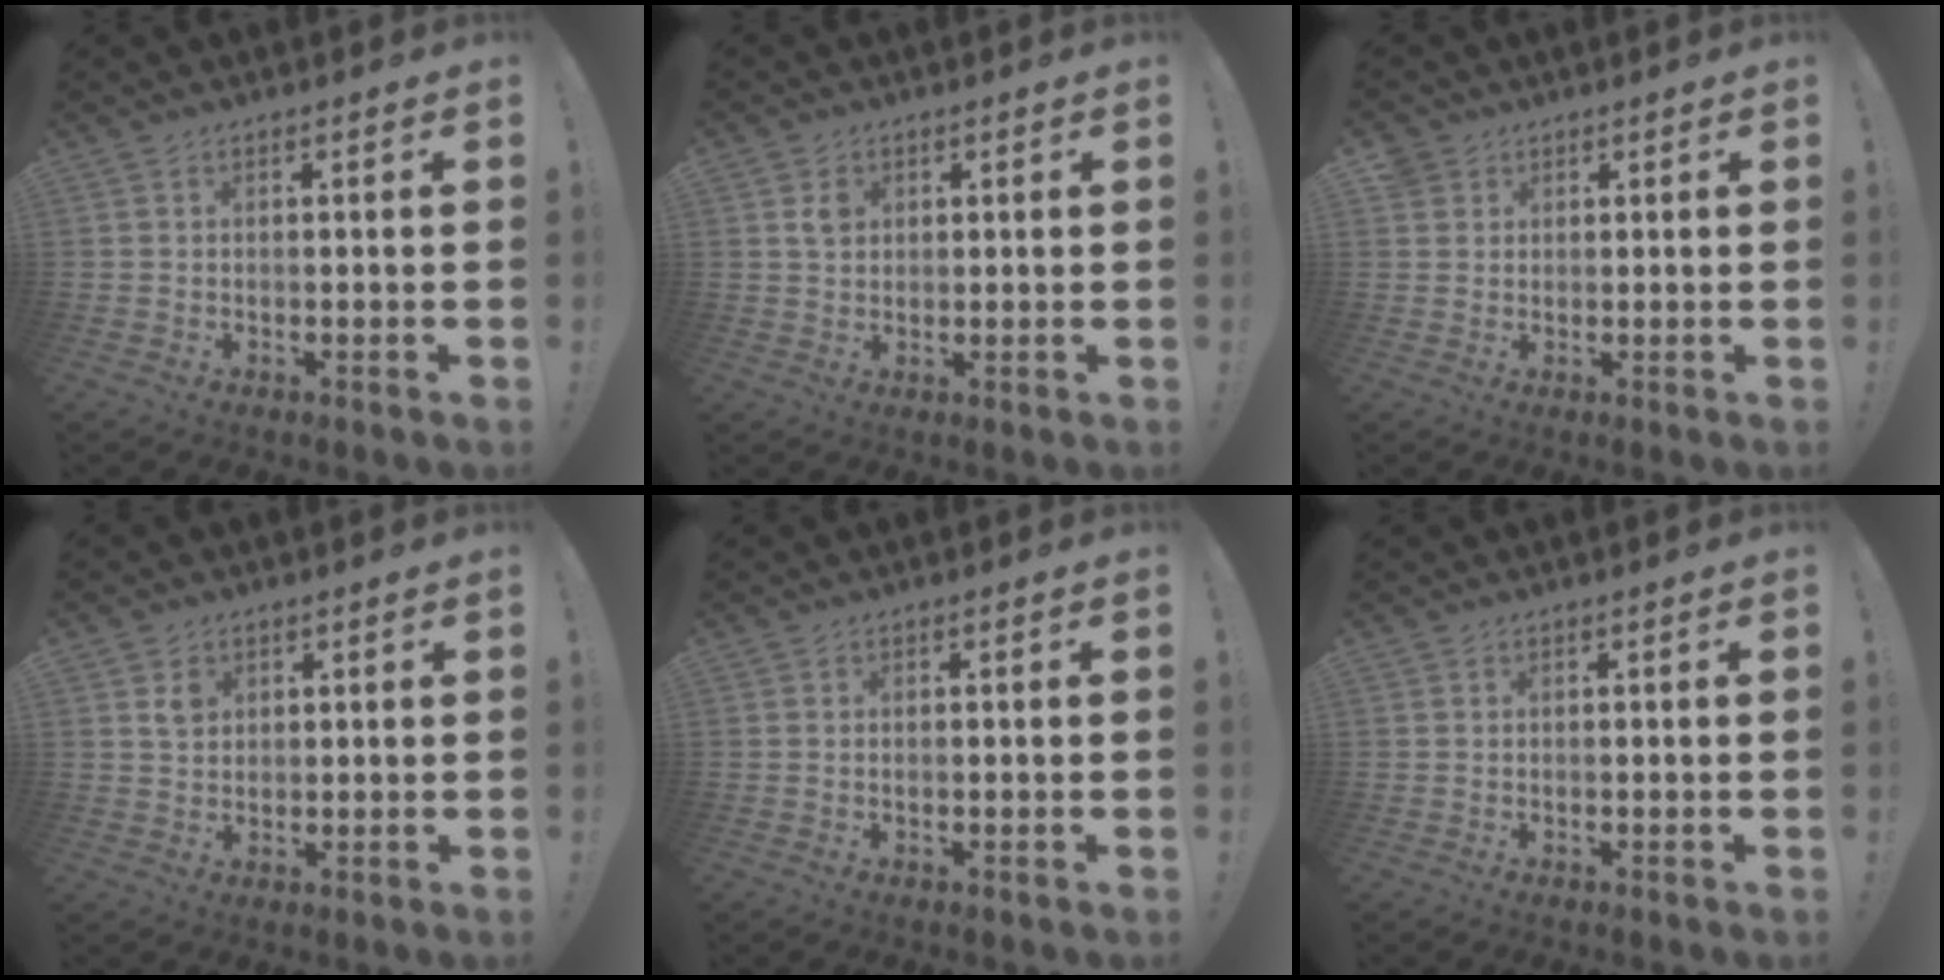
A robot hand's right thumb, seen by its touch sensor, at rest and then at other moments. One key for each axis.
{"total": 3.7, "fx": 1.6, "fy": 3.0, "fz": 1.4, "tx": -0.009, "ty": -0.005, "tz": 0.026}
{"total": 2.9, "fx": 1.8, "fy": 2.3, "fz": 0.5, "tx": -0.002, "ty": -0.009, "tz": 0.032}
{"total": 3.7, "fx": 1.9, "fy": 2.9, "fz": 1.2, "tx": -0.006, "ty": -0.008, "tz": 0.033}
{"total": 0.0}
{"total": 0.0}